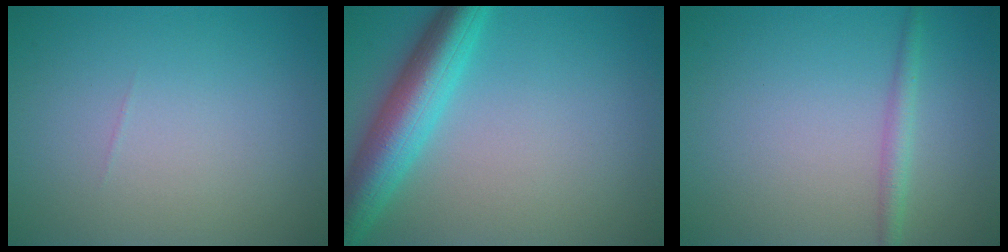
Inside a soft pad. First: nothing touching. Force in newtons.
{"total": 6.6, "press": 6.6, "slide": 0.2}
{"total": 1.7, "press": 1.7, "slide": 0.0}